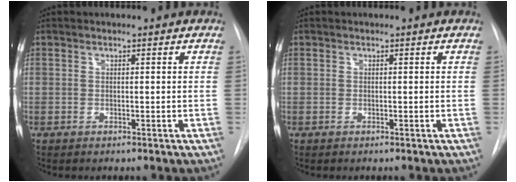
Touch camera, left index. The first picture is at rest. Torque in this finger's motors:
{"motor_torque": [0.01, 0.01, 0.01, 0.00]}